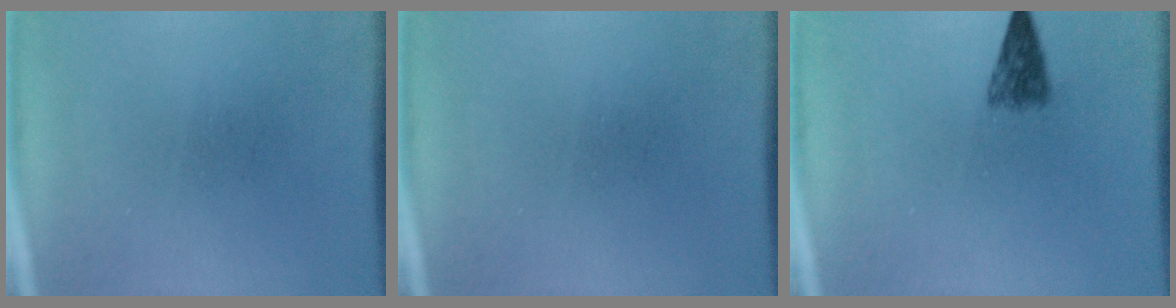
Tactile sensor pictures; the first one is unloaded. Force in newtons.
{"total": 0.0}
{"total": 2.9}